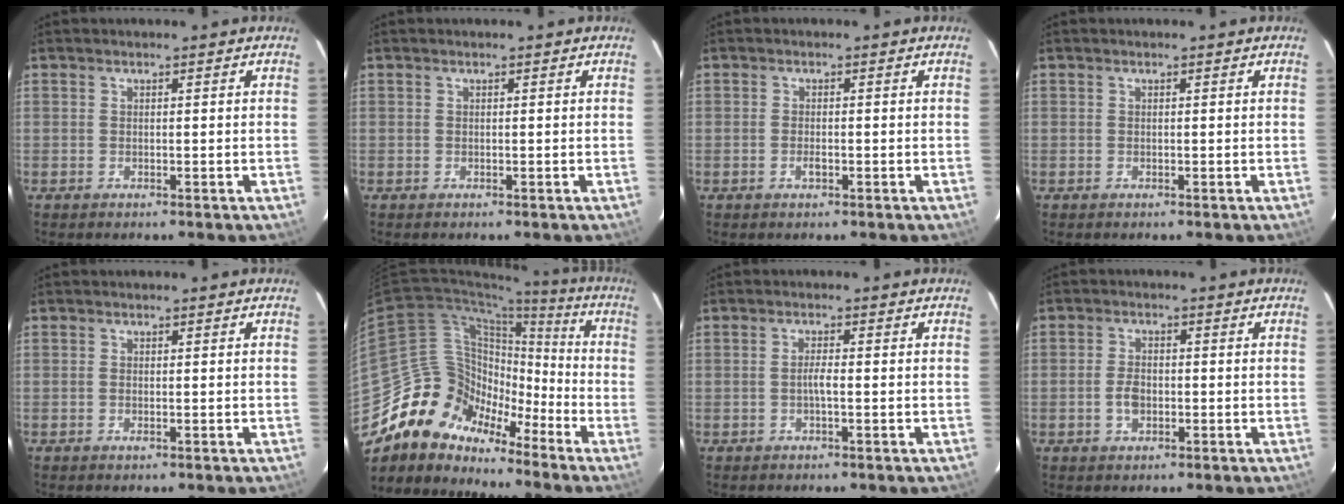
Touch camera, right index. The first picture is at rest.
{"total": 0.0}
{"total": 1.5, "force": [-0.7, 0.7, 1.2], "torque": [-0.023, 0.000, -0.012]}
{"total": 0.0}
{"total": 0.6, "force": [-0.2, 0.3, 0.5], "torque": [-0.011, -0.001, -0.005]}
{"total": 14.1, "force": [-11.1, 8.4, 2.7], "torque": [-0.044, 0.045, -0.199]}
{"total": 1.8, "force": [-0.5, 0.2, 1.7], "torque": [-0.033, 0.003, -0.012]}
{"total": 3.7, "force": [-1.0, 2.4, 2.6], "torque": [-0.053, 0.003, -0.016]}